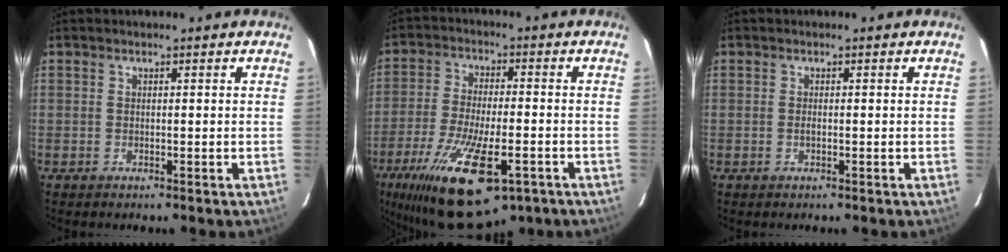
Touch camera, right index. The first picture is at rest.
{"total": 20.7, "force": [-11.7, 7.2, 15.5], "torque": [-0.312, -0.064, -0.194]}
{"total": 0.6, "force": [-0.2, 0.2, 0.6], "torque": [-0.011, 0.002, -0.003]}